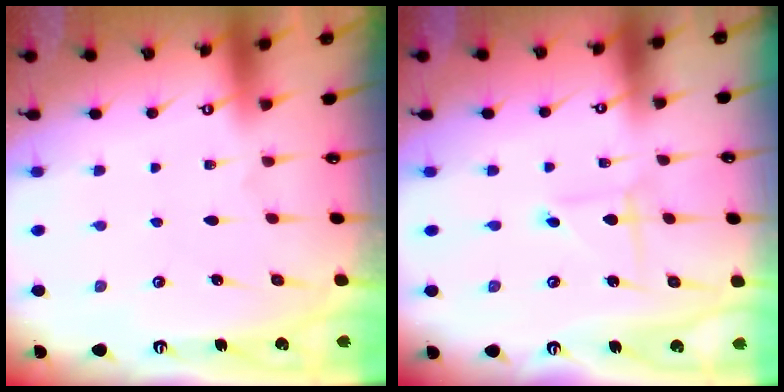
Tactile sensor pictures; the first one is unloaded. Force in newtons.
{"total": 1.4, "press": 1.3, "slide": 0.1}